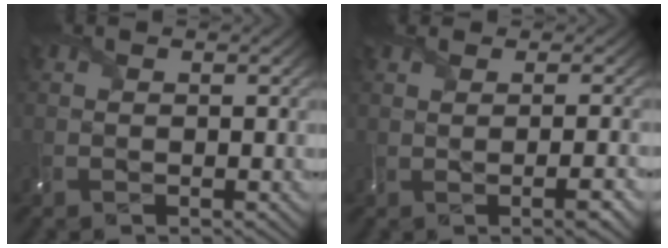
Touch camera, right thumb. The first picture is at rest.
{"total": 3.1, "force": [0.7, 0.9, 2.9], "torque": [-0.030, 0.016, -0.011]}